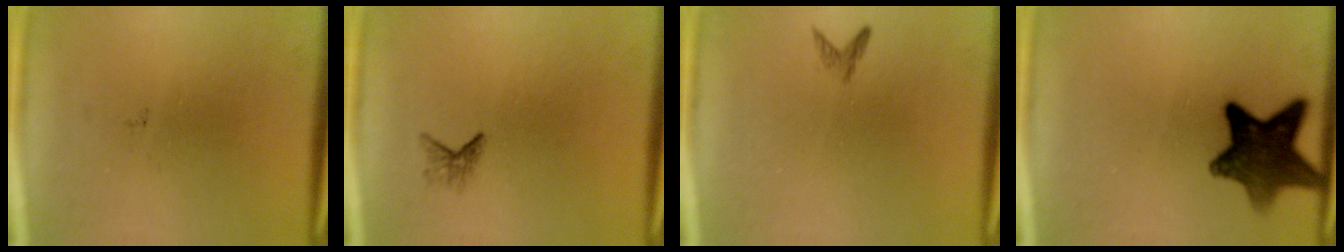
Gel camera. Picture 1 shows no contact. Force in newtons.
{"total": 1.2}
{"total": 0.8}
{"total": 11.0}